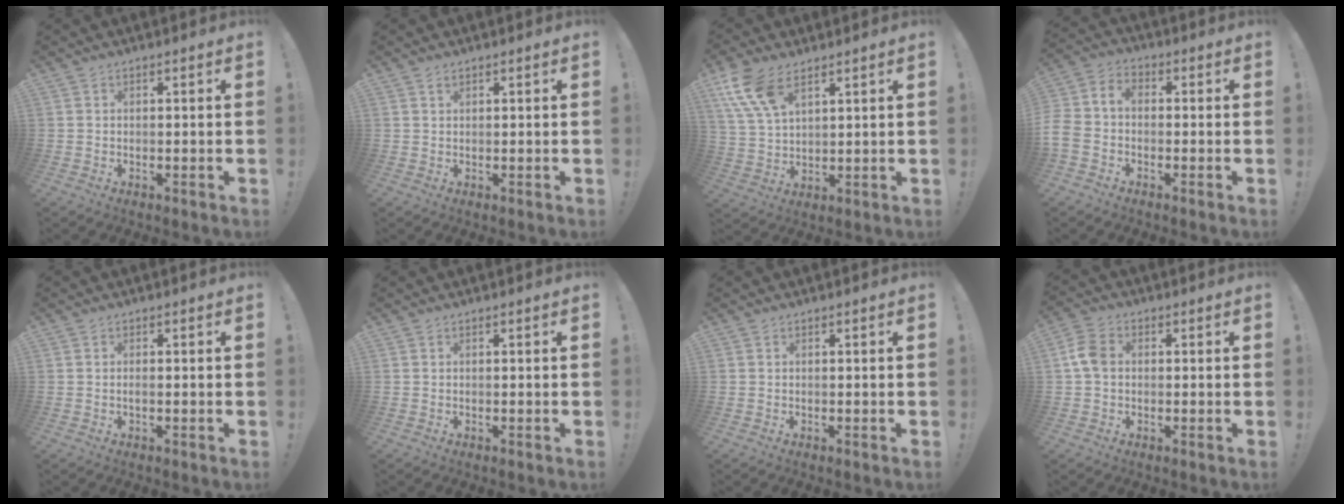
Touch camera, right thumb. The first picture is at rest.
{"total": 0.8, "force": [0.6, 0.4, 0.4], "torque": [-0.005, -0.002, 0.011]}
{"total": 10.8, "force": [6.5, 5.3, 6.9], "torque": [-0.138, -0.023, 0.126]}
{"total": 6.4, "force": [-2.7, 4.4, 3.8], "torque": [-0.092, 0.016, -0.048]}
{"total": 0.9, "force": [-0.5, 0.0, 0.8], "torque": [-0.022, 0.004, -0.008]}
{"total": 0.0}
{"total": 0.0}
{"total": 6.8, "force": [0.3, 4.9, 4.7], "torque": [-0.095, 0.013, 0.010]}